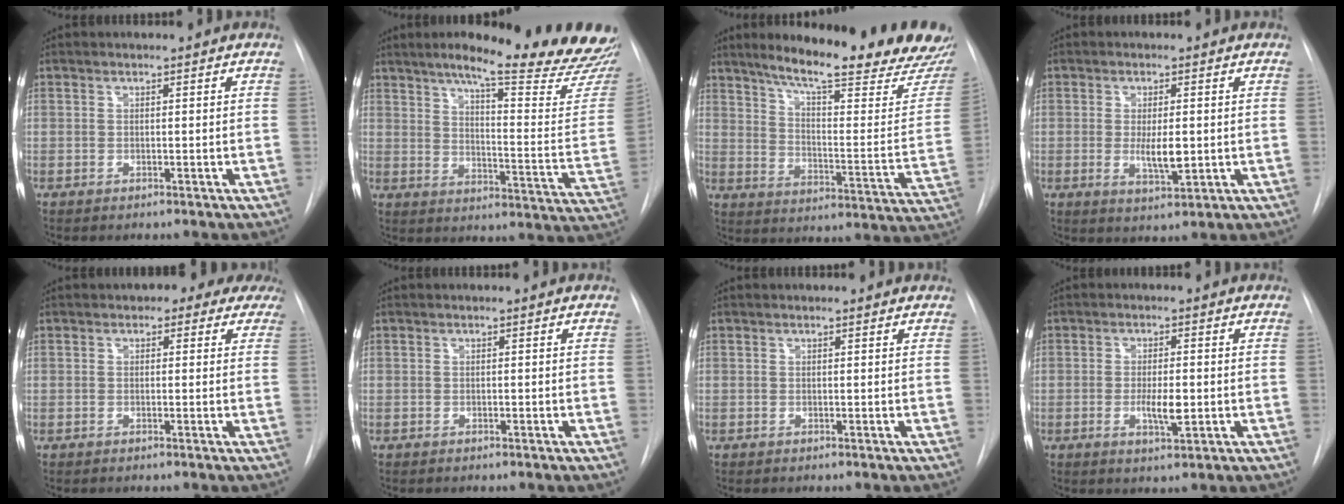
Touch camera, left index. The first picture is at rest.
{"total": 24.4, "force": [20.7, 1.6, 12.9], "torque": [-0.177, -0.095, 0.253]}
{"total": 25.3, "force": [20.9, 2.2, 14.2], "torque": [-0.208, -0.077, 0.272]}
{"total": 4.7, "force": [-1.0, 1.3, 4.4], "torque": [-0.077, -0.013, -0.009]}
{"total": 5.4, "force": [3.6, 3.4, 2.1], "torque": [-0.014, 0.015, 0.032]}
{"total": 0.9, "force": [-0.9, 0.0, -0.1], "torque": [0.005, -0.004, -0.010]}
{"total": 0.0}
{"total": 4.2, "force": [-1.5, 1.0, 3.8], "torque": [-0.070, -0.009, -0.018]}